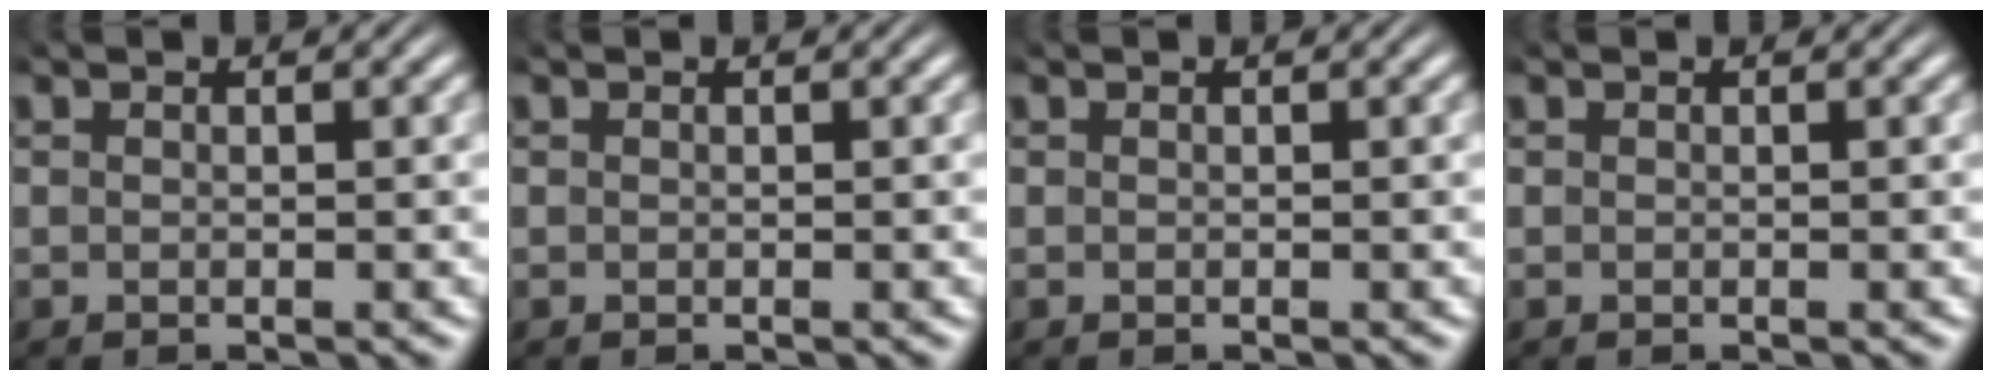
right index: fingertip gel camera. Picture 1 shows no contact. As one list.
[{"total": 0.0}, {"total": 0.0}, {"total": 0.0}]